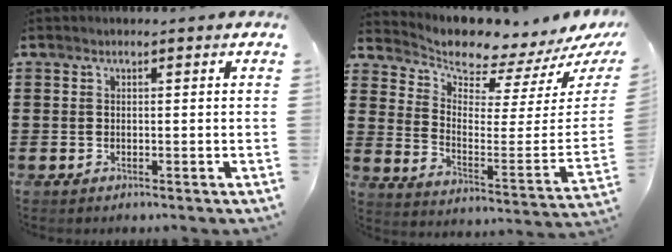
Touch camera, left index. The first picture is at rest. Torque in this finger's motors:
{"motor_torque": [-0.02, -2.12, 0.18, 0.00]}